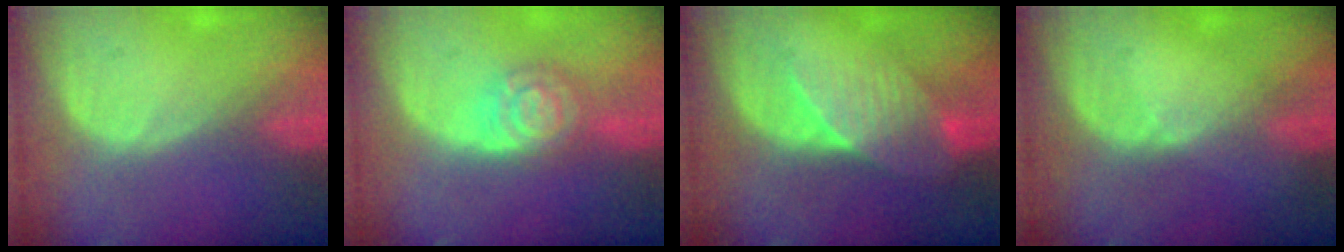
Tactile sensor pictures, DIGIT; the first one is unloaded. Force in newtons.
{"total": 6.6, "press": 6.6, "slide": 0.3}
{"total": 7.2, "press": 6.6, "slide": 2.8}
{"total": 1.4, "press": 0.9, "slide": 1.1}